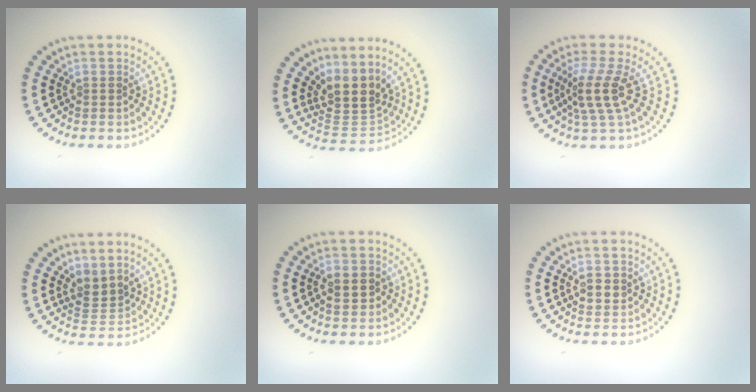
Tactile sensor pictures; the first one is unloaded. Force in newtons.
{"total": 4.1, "press": 3.1, "slide": 2.7}
{"total": 3.5, "press": 2.5, "slide": 2.5}
{"total": 2.2, "press": 1.5, "slide": 1.7}
{"total": 1.6, "press": 1.6, "slide": 0.2}
{"total": 1.6, "press": 1.6, "slide": 0.3}